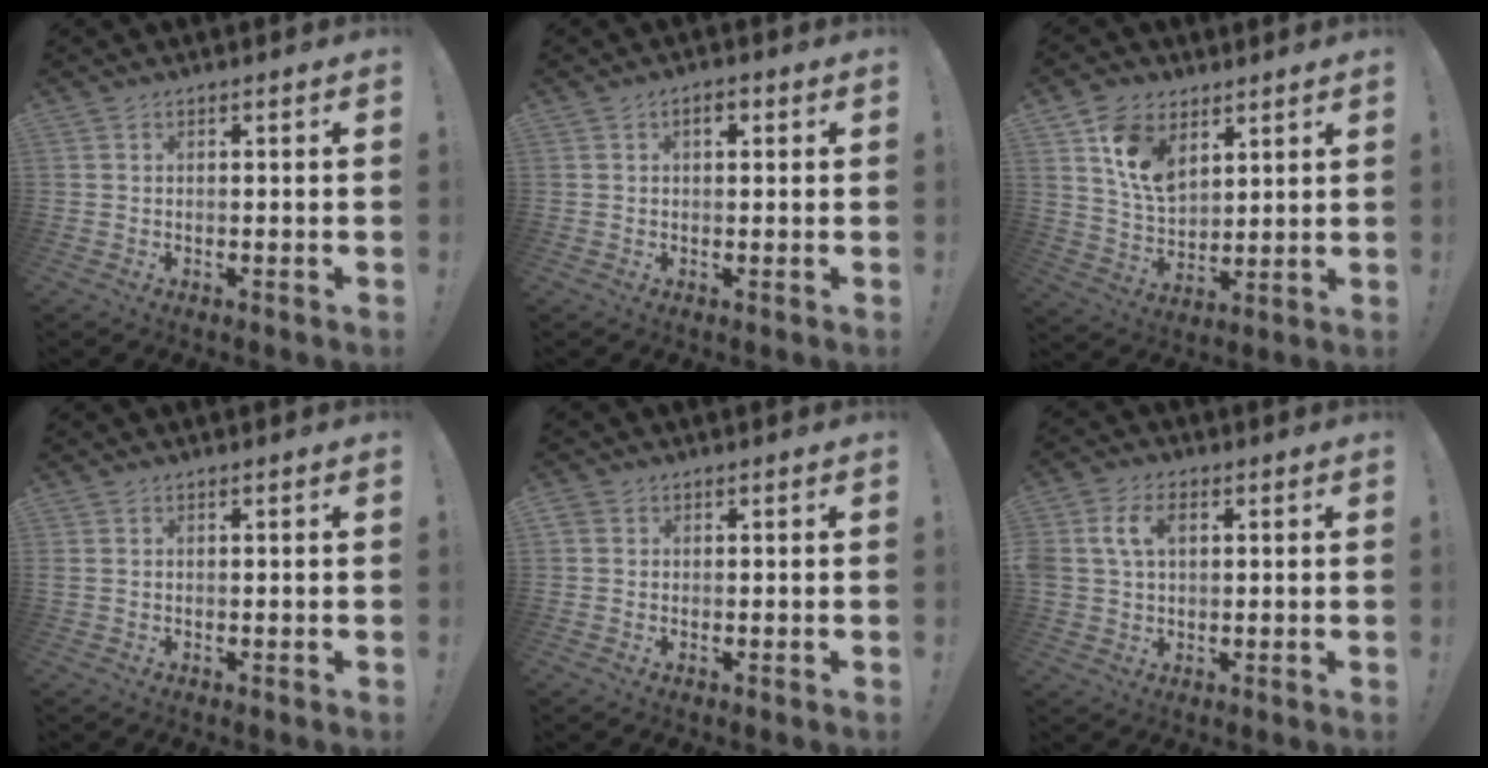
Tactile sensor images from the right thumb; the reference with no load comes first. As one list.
[{"total": 3.0, "force": [1.0, 1.5, 2.3], "torque": [-0.027, 0.000, 0.012]}, {"total": 12.3, "force": [6.5, 7.9, 6.8], "torque": [-0.118, -0.025, 0.129]}, {"total": 0.5, "force": [0.2, 0.2, 0.4], "torque": [-0.014, 0.003, 0.006]}, {"total": 1.3, "force": [0.3, 1.2, 0.4], "torque": [-0.006, 0.003, 0.005]}, {"total": 8.3, "force": [2.3, 5.8, 5.5], "torque": [-0.111, 0.009, 0.042]}]